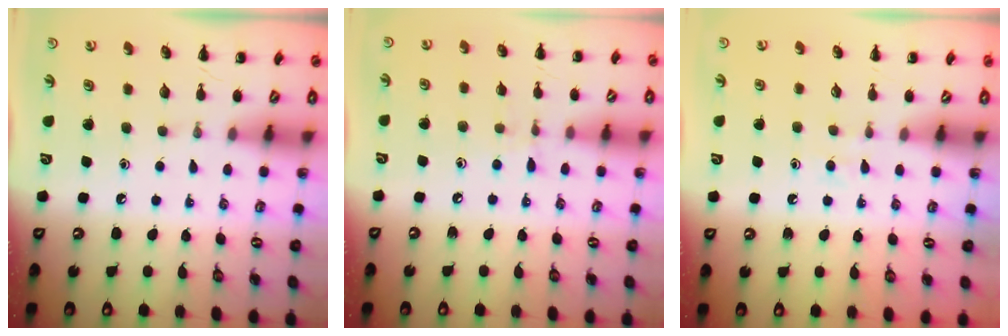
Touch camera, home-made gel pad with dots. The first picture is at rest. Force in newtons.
{"total": 6.4, "press": 5.9, "slide": 2.3}
{"total": 2.6, "press": 2.5, "slide": 0.9}